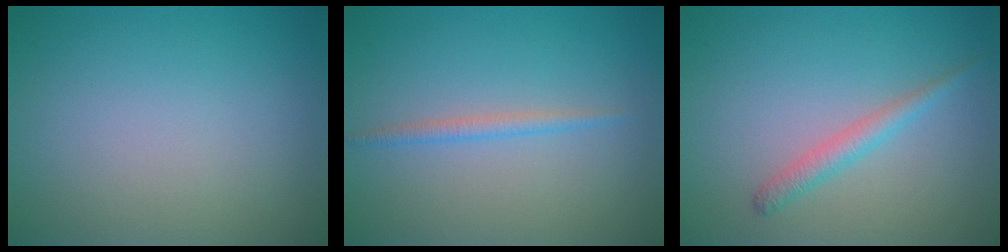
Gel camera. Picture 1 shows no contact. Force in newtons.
{"total": 1.2, "press": 1.2, "slide": 0.1}
{"total": 1.7, "press": 1.7, "slide": 0.1}